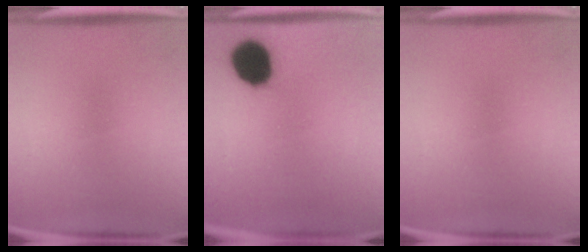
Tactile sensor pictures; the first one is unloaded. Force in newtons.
{"total": 13.0}
{"total": 0.0}